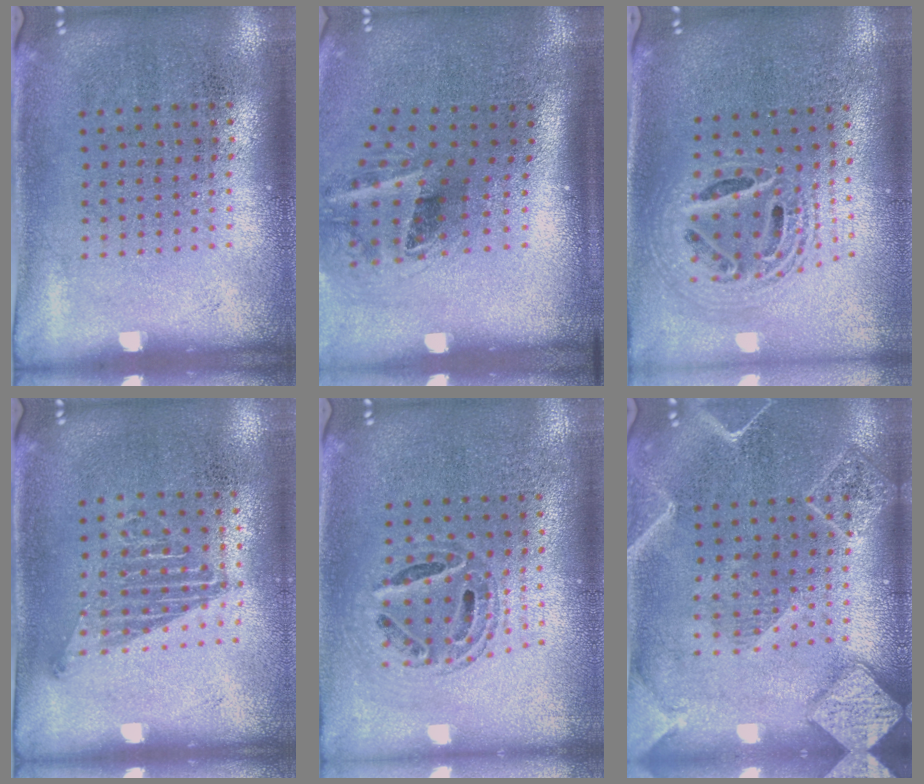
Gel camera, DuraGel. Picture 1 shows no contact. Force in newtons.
{"total": 2.2, "press": 1.3, "slide": 1.7}
{"total": 2.2, "press": 1.6, "slide": 1.5}
{"total": 1.1, "press": 1.0, "slide": 0.6}
{"total": 0.6, "press": 0.6, "slide": 0.2}
{"total": 2.1, "press": 2.1, "slide": 0.2}